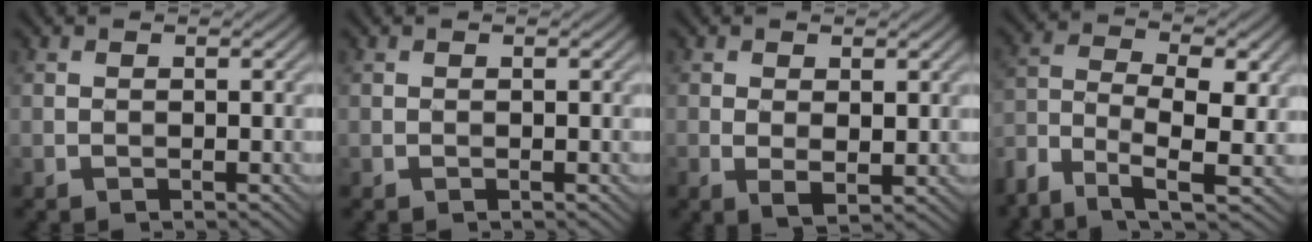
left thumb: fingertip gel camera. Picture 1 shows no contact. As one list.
[{"total": 0.0}, {"total": 2.8, "force": [0.3, 1.6, 2.4], "torque": [-0.047, -0.010, 0.011]}, {"total": 8.3, "force": [-3.9, 3.6, 6.4], "torque": [-0.131, -0.005, -0.082]}]